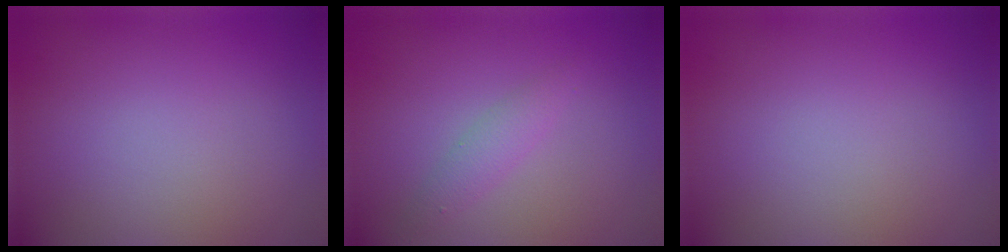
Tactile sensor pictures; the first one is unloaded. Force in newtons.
{"total": 1.6, "press": 1.6, "slide": 0.1}
{"total": 0.0}